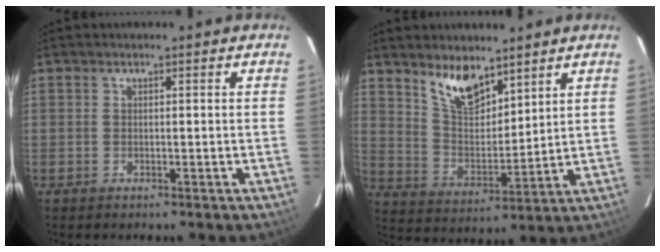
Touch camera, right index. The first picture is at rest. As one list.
[{"total": 10.1, "force": [7.4, 4.0, 5.5], "torque": [-0.099, 0.000, 0.146]}]